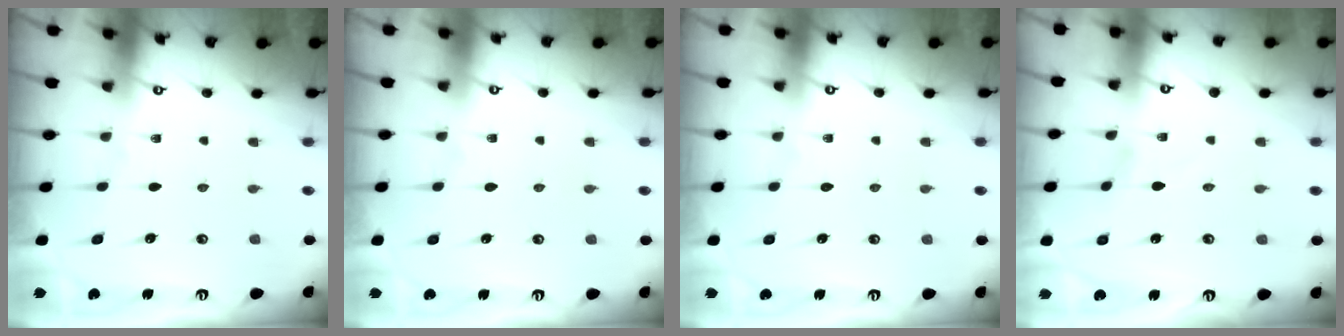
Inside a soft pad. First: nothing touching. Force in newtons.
{"total": 1.8, "press": 1.7, "slide": 0.1}
{"total": 1.6, "press": 1.6, "slide": 0.1}
{"total": 1.2, "press": 1.2, "slide": 0.1}